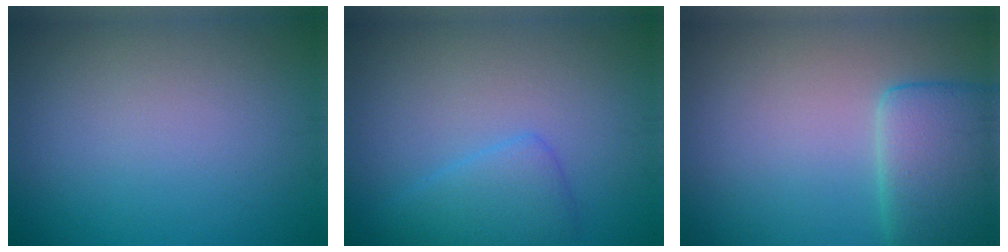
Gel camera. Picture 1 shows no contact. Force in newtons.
{"total": 2.8, "press": 2.8, "slide": 0.2}
{"total": 5.5, "press": 5.5, "slide": 0.4}